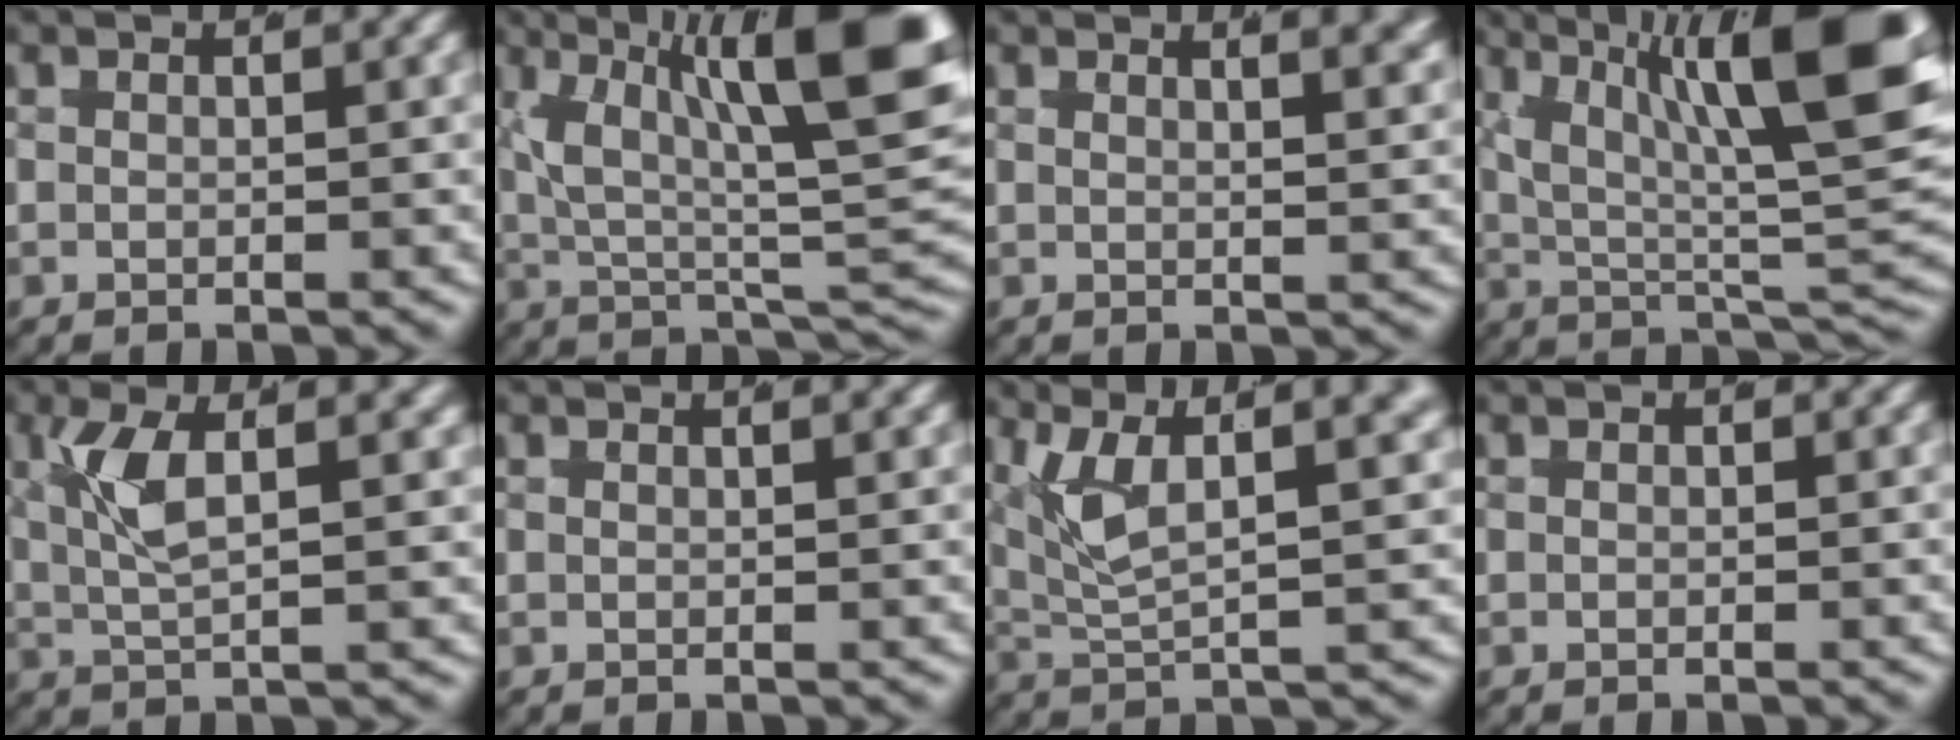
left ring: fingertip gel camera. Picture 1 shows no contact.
{"total": 15.3, "force": [2.1, 7.3, 13.3], "torque": [-0.175, -0.008, 0.030]}
{"total": 4.8, "force": [3.2, 1.9, 3.0], "torque": [-0.023, 0.016, 0.035]}
{"total": 15.5, "force": [3.1, 7.1, 13.4], "torque": [-0.175, -0.008, 0.044]}
{"total": 4.1, "force": [1.0, 1.3, 3.8], "torque": [-0.088, -0.004, 0.019]}
{"total": 0.8, "force": [0.6, 0.1, 0.5], "torque": [-0.005, 0.002, 0.008]}
{"total": 6.9, "force": [2.0, 3.4, 5.7], "torque": [-0.114, -0.002, 0.027]}
{"total": 0.0}